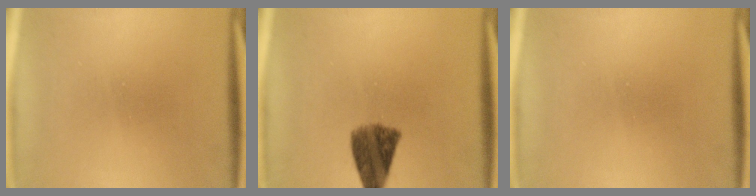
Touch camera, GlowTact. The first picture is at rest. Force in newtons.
{"total": 7.3}
{"total": 0.0}